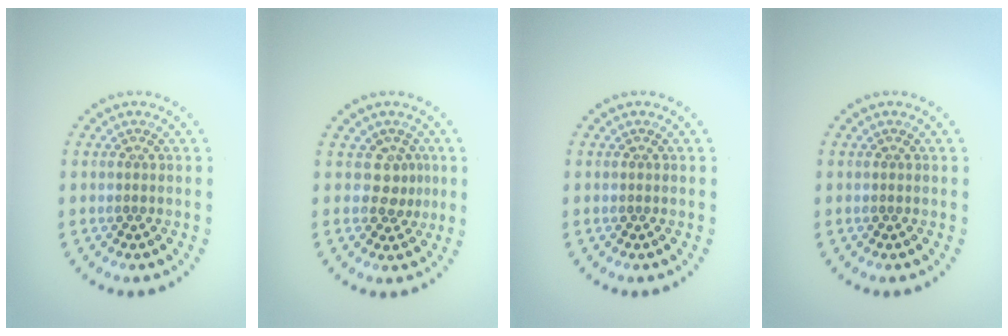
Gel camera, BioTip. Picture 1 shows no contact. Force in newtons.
{"total": 2.0, "press": 1.4, "slide": 1.4}
{"total": 0.0}
{"total": 0.0}